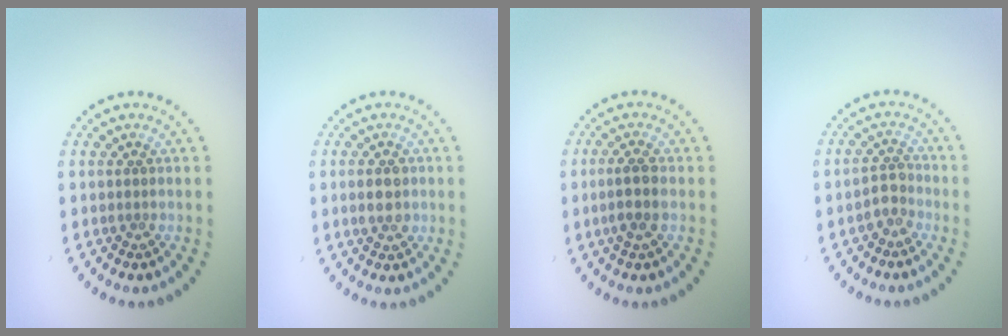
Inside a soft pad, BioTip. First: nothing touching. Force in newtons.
{"total": 2.5, "press": 2.5, "slide": 0.1}
{"total": 2.1, "press": 2.0, "slide": 0.7}
{"total": 1.9, "press": 1.6, "slide": 1.1}